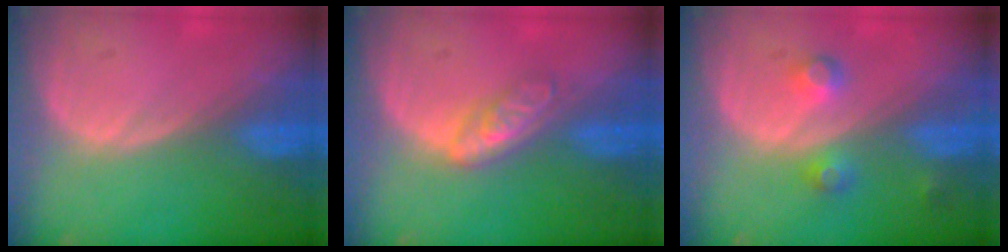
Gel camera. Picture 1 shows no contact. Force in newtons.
{"total": 4.5, "press": 3.9, "slide": 2.3}
{"total": 3.6, "press": 3.4, "slide": 1.1}